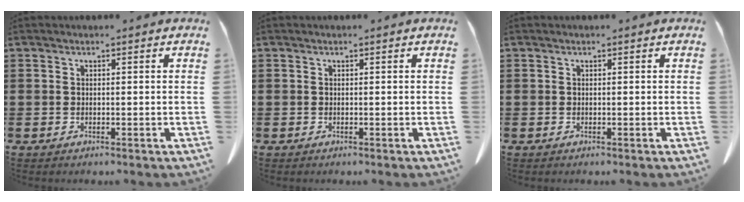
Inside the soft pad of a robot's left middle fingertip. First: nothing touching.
{"total": 0.0}
{"total": 0.0}